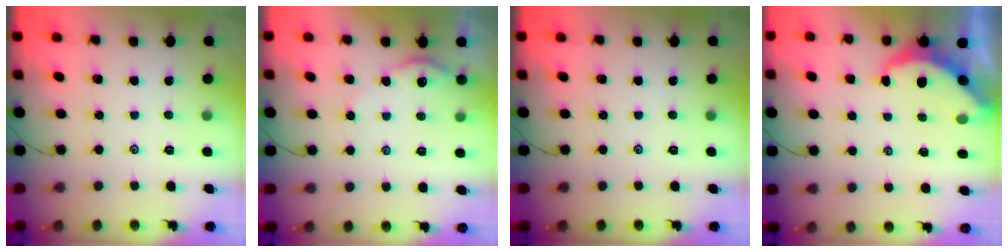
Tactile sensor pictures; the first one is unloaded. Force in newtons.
{"total": 3.2, "press": 3.2, "slide": 0.3}
{"total": 0.0}
{"total": 6.0, "press": 6.0, "slide": 0.4}